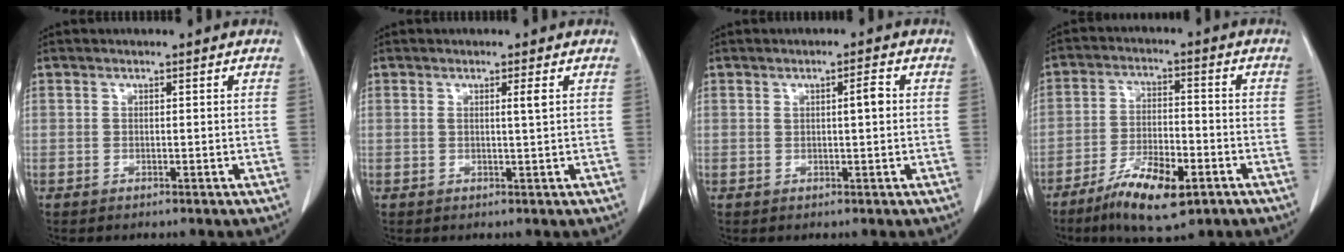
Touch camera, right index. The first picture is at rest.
{"total": 1.4, "force": [0.4, -0.3, 1.3], "torque": [-0.024, -0.002, 0.007]}
{"total": 2.4, "force": [0.4, 0.3, 2.3], "torque": [-0.036, 0.003, 0.006]}
{"total": 10.5, "force": [-6.1, 3.1, 7.9], "torque": [-0.145, -0.009, -0.101]}